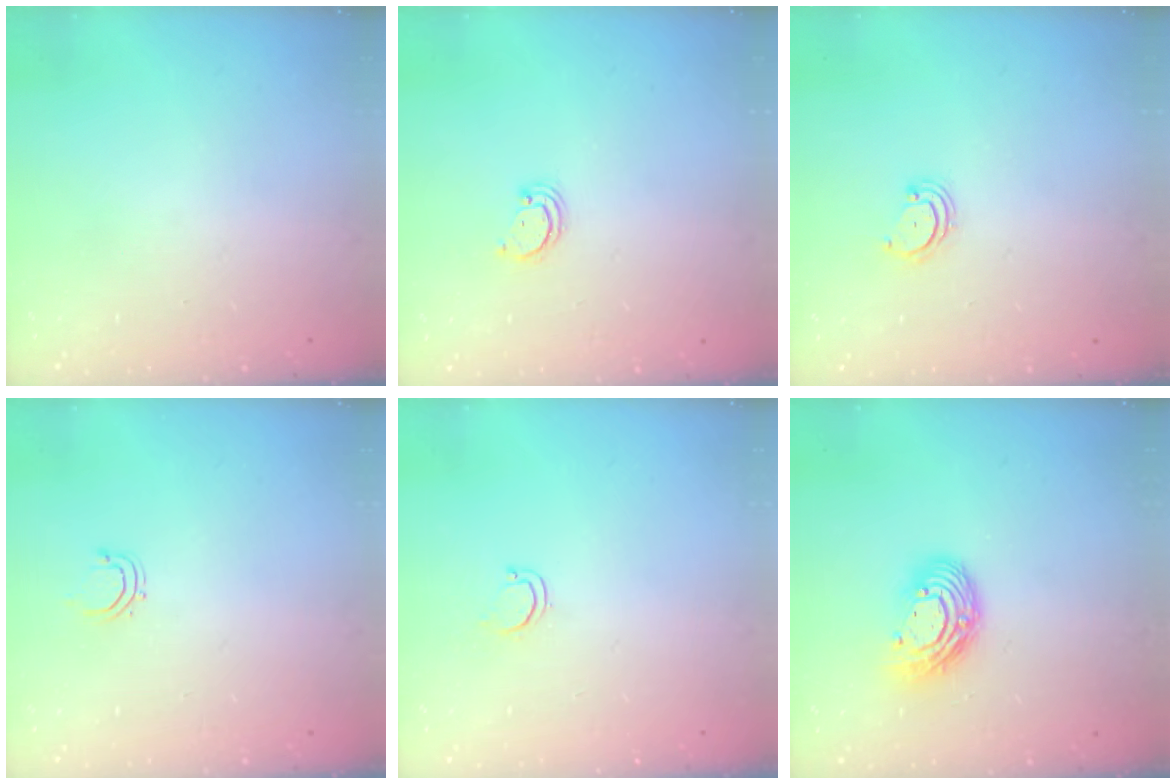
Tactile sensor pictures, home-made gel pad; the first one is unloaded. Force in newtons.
{"total": 2.1, "press": 2.1, "slide": 0.2}
{"total": 2.9, "press": 2.9, "slide": 0.3}
{"total": 2.8, "press": 2.7, "slide": 0.5}
{"total": 2.8, "press": 2.8, "slide": 0.2}
{"total": 11.8, "press": 11.8, "slide": 0.8}